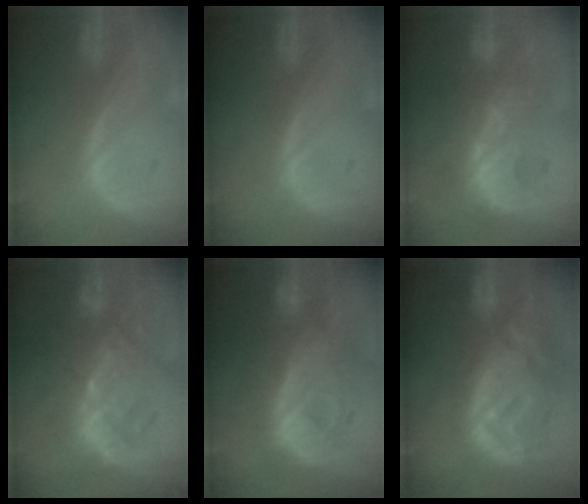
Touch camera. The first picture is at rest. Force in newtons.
{"total": 0.0}
{"total": 9.8, "press": 8.5, "slide": 4.7}
{"total": 9.4, "press": 9.1, "slide": 2.6}
{"total": 10.4, "press": 10.3, "slide": 0.9}
{"total": 12.4, "press": 11.1, "slide": 5.5}